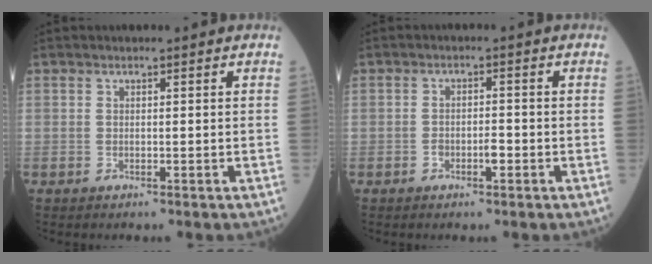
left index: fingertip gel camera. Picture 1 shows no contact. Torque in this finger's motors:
{"motor_torque": [-0.01, 0.02, 0.02, 0.00]}